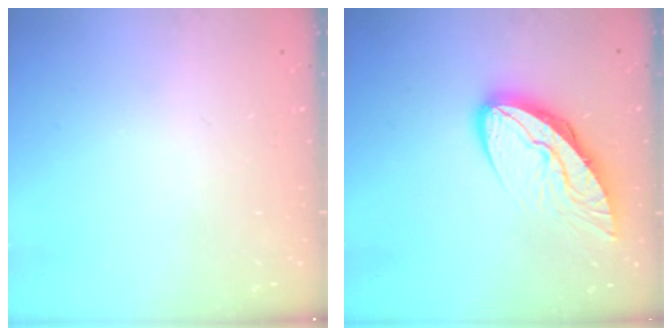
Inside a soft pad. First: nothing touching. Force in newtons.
{"total": 12.0, "press": 11.9, "slide": 1.1}